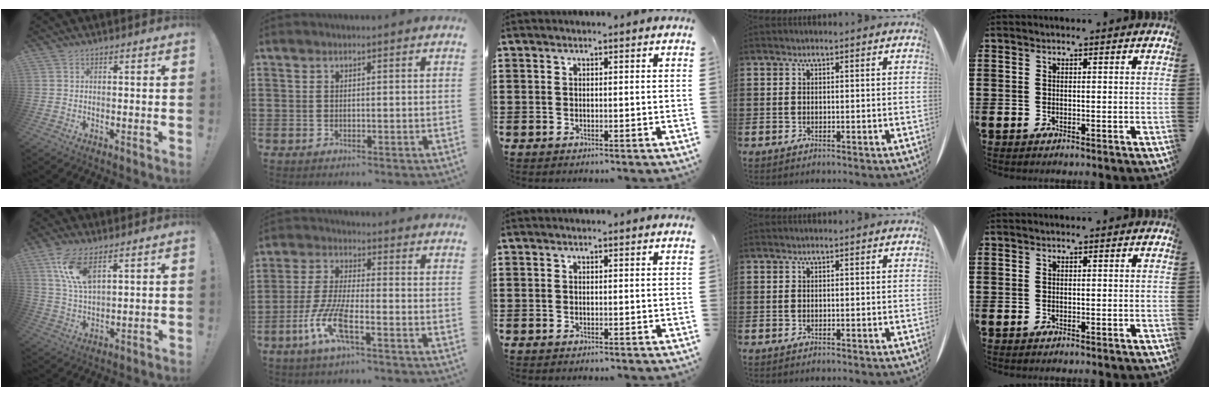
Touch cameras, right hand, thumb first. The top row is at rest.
{"thumb": {"total": 10.7, "force": [5.9, 4.7, 7.5], "torque": [-0.155, -0.017, 0.111]}, "index": {"total": 8.5, "force": [-4.1, 1.6, 7.2], "torque": [-0.180, -0.020, -0.084]}}